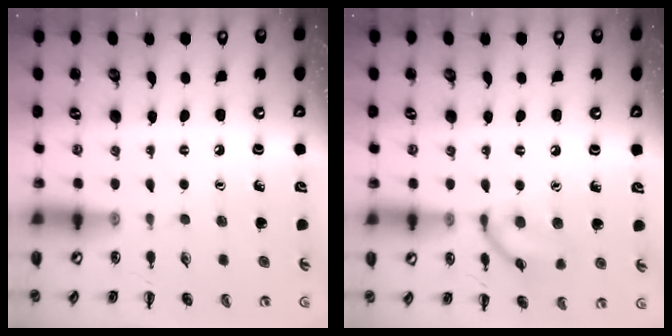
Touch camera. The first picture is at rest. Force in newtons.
{"total": 10.7, "press": 10.7, "slide": 0.5}